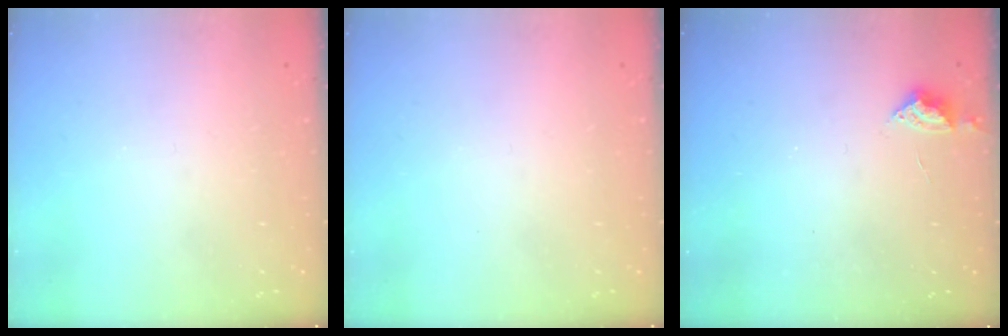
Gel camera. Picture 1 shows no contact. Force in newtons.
{"total": 0.0}
{"total": 3.9, "press": 3.8, "slide": 0.7}